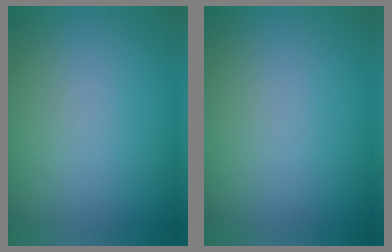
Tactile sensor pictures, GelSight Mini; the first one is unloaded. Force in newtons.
{"total": 0.0}